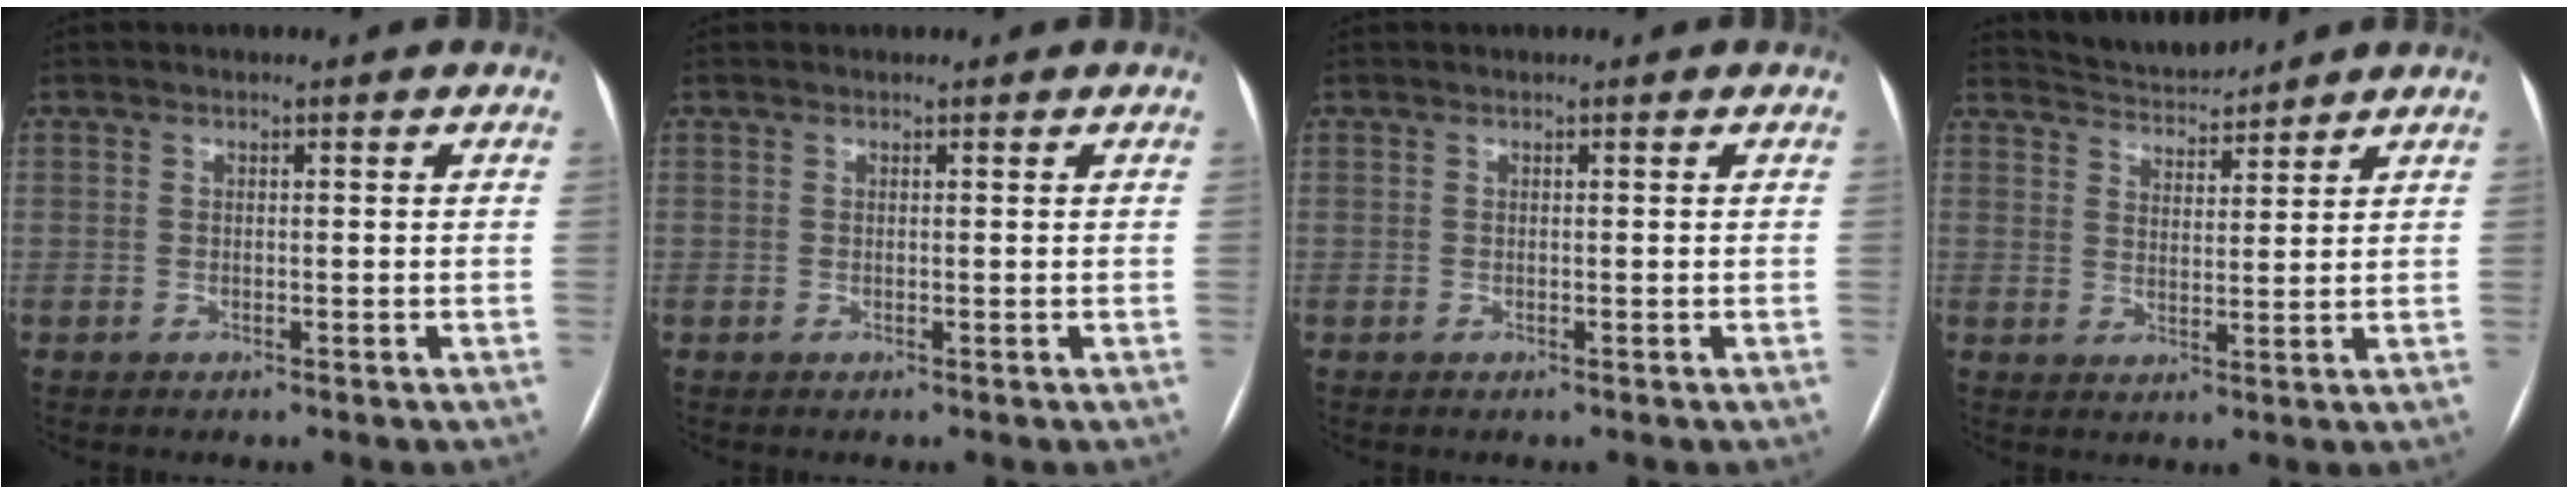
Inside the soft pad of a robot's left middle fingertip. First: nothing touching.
{"total": 0.0}
{"total": 0.0}
{"total": 5.7, "force": [5.7, 0.2, 0.1], "torque": [-0.012, 0.013, 0.102]}